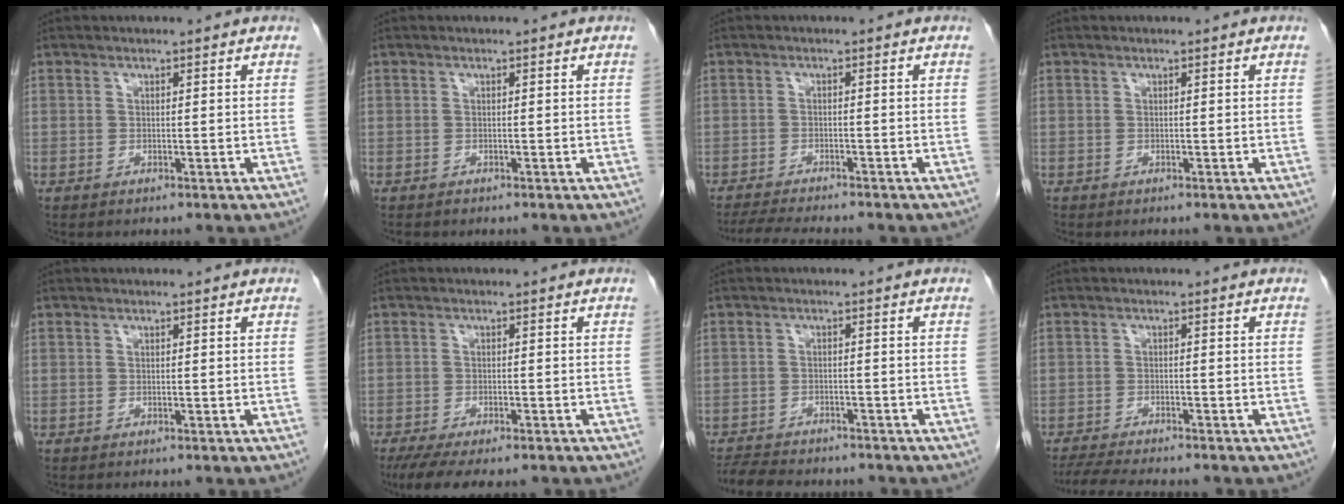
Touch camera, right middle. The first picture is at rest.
{"total": 0.0}
{"total": 7.4, "force": [-6.7, 0.6, 3.2], "torque": [-0.050, -0.016, -0.104]}
{"total": 0.0}
{"total": 0.0}
{"total": 8.2, "force": [-6.4, 2.2, 4.6], "torque": [-0.067, -0.013, -0.098]}
{"total": 9.4, "force": [-8.5, 2.5, 3.4], "torque": [-0.061, -0.004, -0.122]}
{"total": 8.4, "force": [-7.4, 0.7, 3.8], "torque": [-0.062, -0.016, -0.116]}